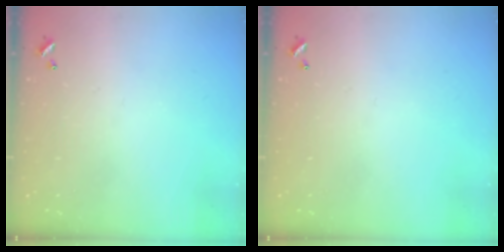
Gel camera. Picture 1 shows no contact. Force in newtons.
{"total": 0.0}